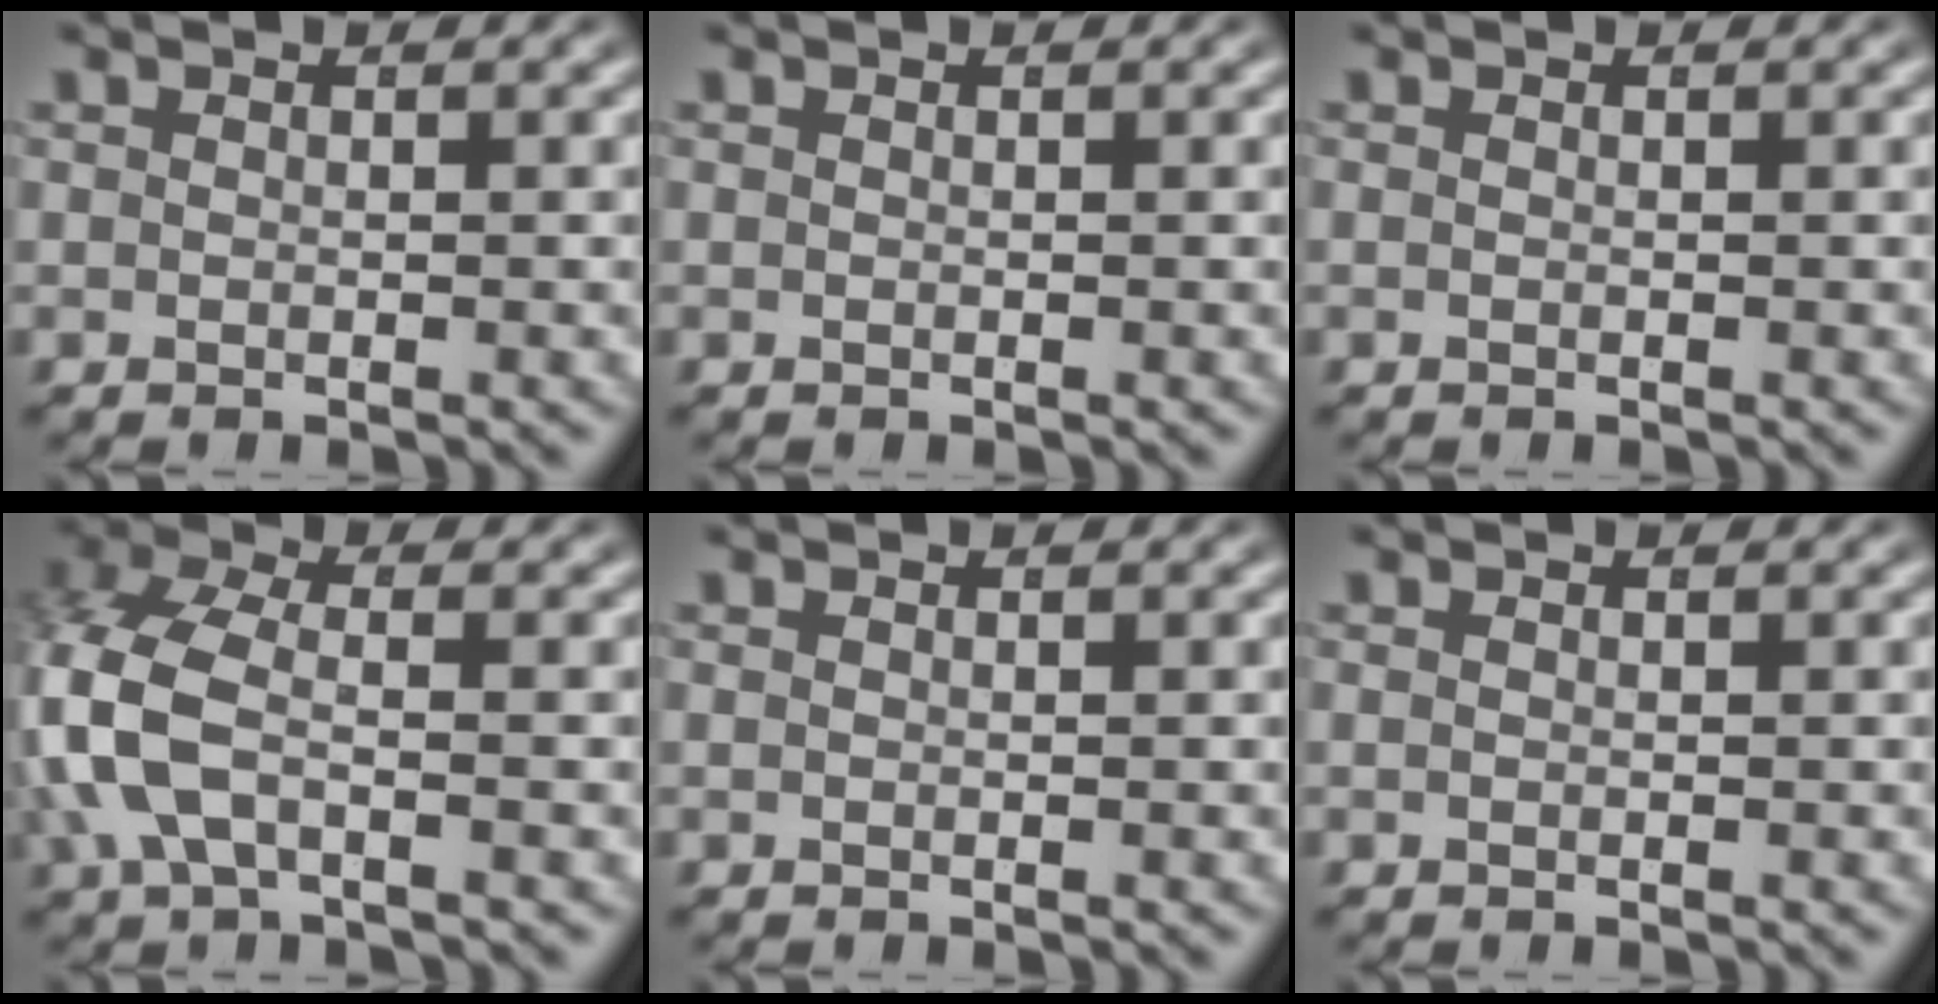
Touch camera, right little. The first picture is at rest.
{"total": 0.0}
{"total": 0.0}
{"total": 6.7, "force": [-0.6, 4.7, 4.8], "torque": [-0.152, -0.030, 0.001]}
{"total": 0.0}
{"total": 0.0}